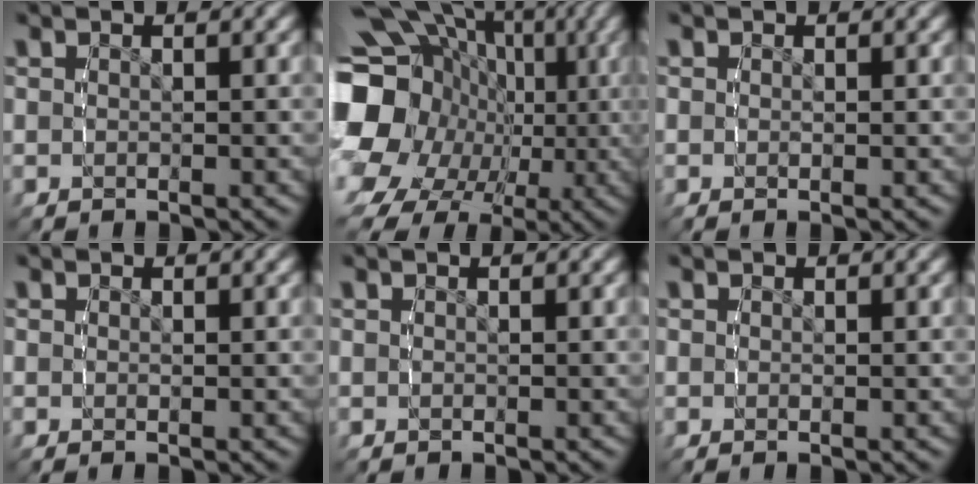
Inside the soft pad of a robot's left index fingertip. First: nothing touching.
{"total": 15.9, "force": [-0.8, 13.4, 8.6], "torque": [-0.170, -0.044, -0.004]}
{"total": 0.0}
{"total": 0.0}
{"total": 0.0}
{"total": 0.0}